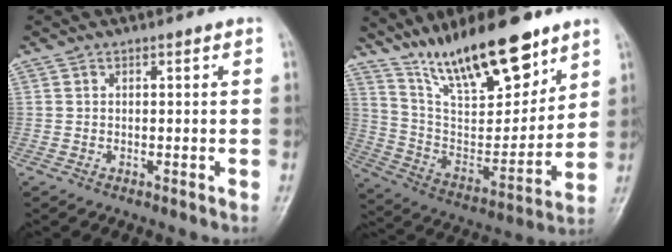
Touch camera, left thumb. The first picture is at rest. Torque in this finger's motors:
{"motor_torque": [0.67, 0.68, 1.40, -1.37, 0.26]}